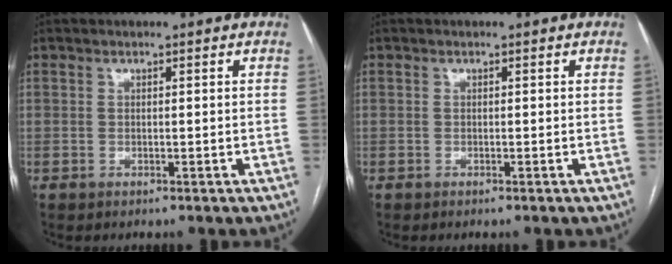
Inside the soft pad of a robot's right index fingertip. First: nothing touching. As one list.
[{"total": 0.0}]